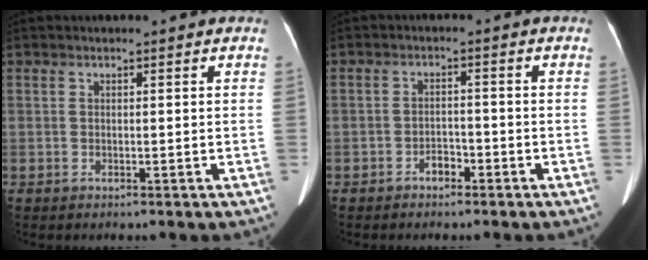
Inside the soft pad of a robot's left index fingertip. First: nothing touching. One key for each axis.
{"total": 2.2, "fx": -1.7, "fy": 1.1, "fz": 1.0, "tx": -0.016, "ty": 0.004, "tz": -0.027}